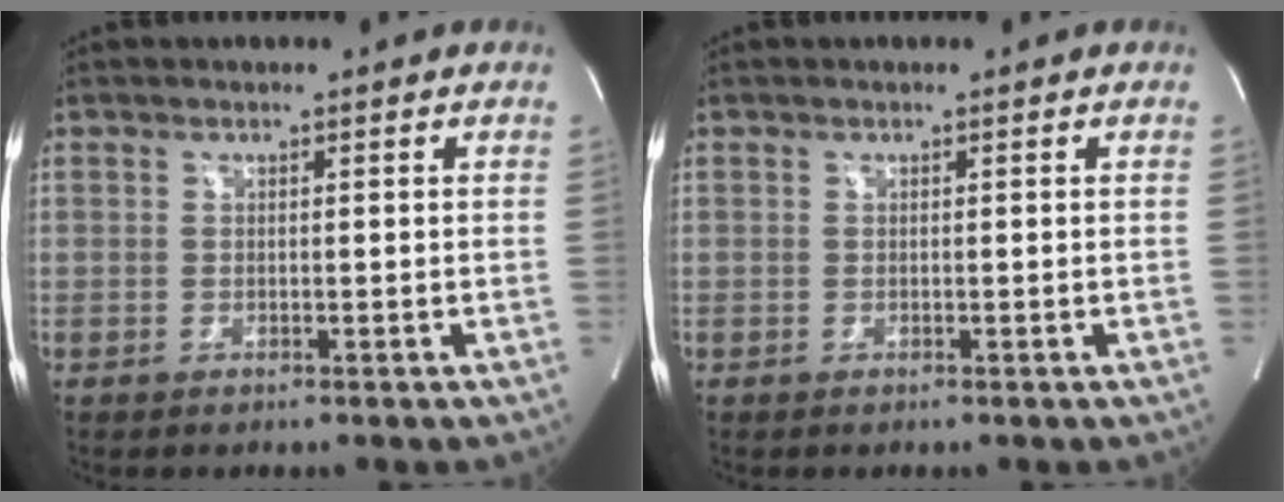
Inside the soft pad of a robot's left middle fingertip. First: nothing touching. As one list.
[{"total": 0.0}]